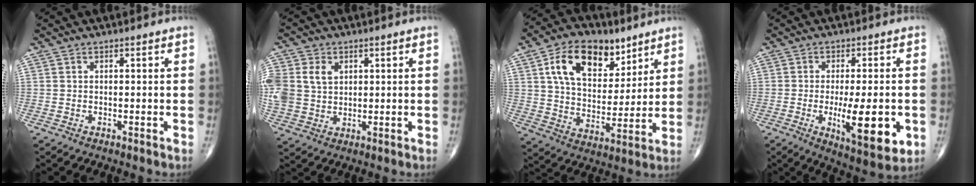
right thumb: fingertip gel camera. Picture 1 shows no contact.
{"total": 12.5, "force": [3.1, 9.9, 7.0], "torque": [-0.172, 0.007, 0.067]}
{"total": 16.9, "force": [8.2, 10.4, 10.5], "torque": [-0.140, -0.028, 0.149]}
{"total": 13.3, "force": [-3.0, 4.2, 12.3], "torque": [-0.178, -0.020, -0.038]}